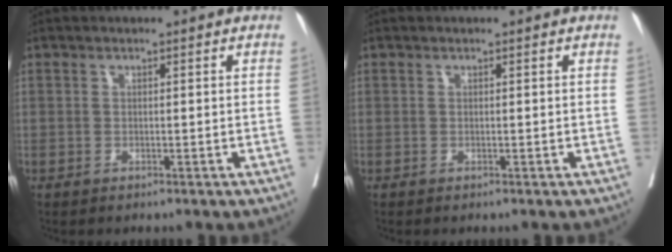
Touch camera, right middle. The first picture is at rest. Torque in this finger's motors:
{"motor_torque": [0.12, -0.07, 0.01, -0.01]}